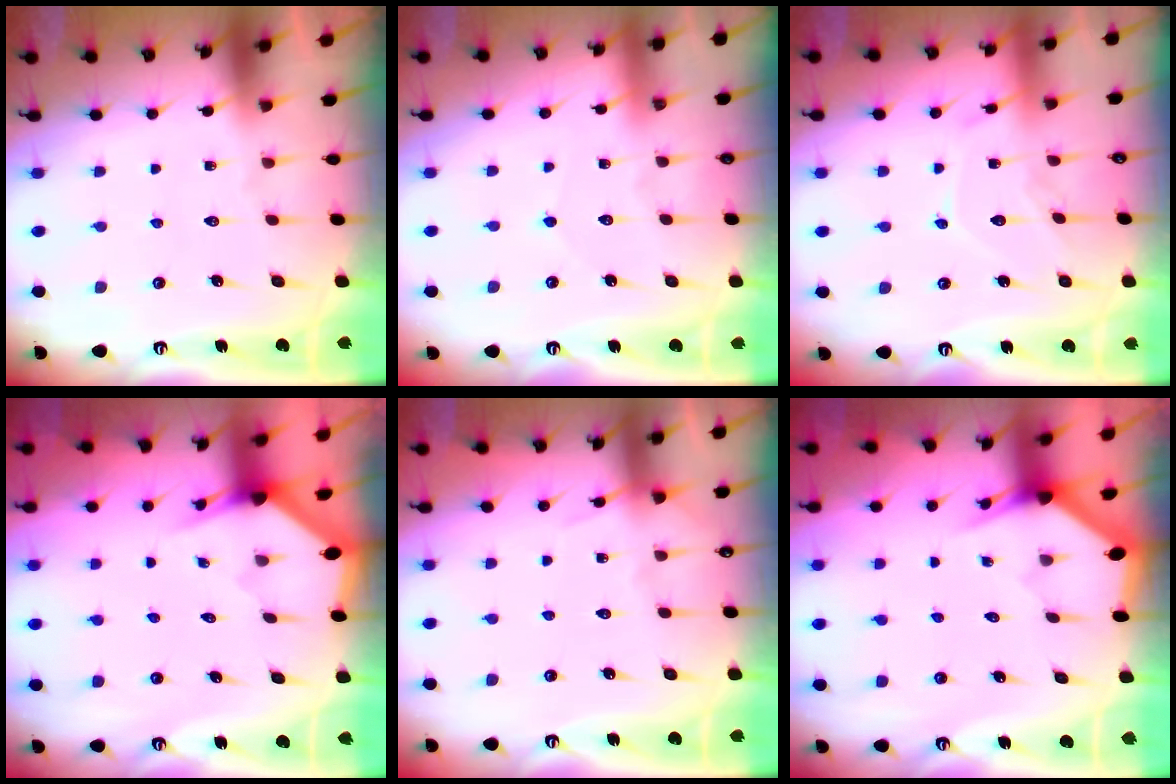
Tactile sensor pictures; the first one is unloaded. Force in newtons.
{"total": 3.7, "press": 3.7, "slide": 0.3}
{"total": 10.2, "press": 10.2, "slide": 0.8}
{"total": 2.3, "press": 2.3, "slide": 0.1}
{"total": 4.3, "press": 4.3, "slide": 0.6}
{"total": 2.9, "press": 2.9, "slide": 0.1}